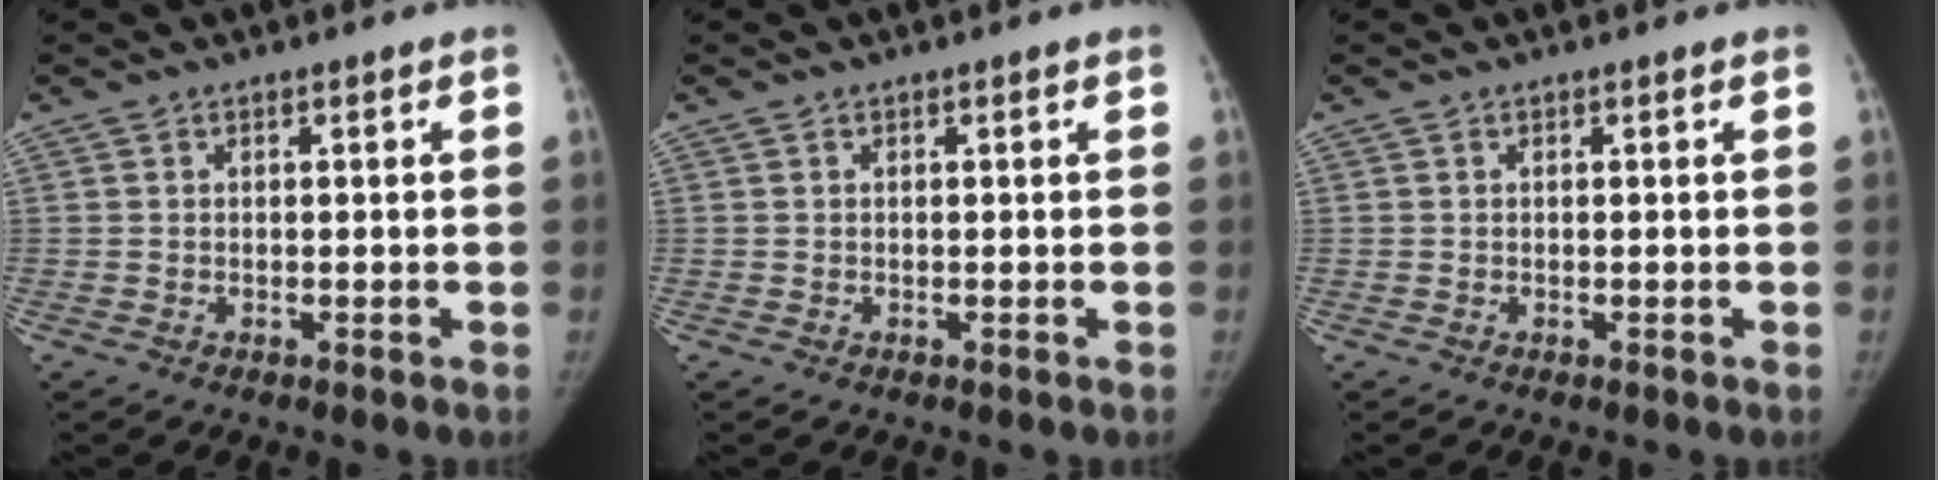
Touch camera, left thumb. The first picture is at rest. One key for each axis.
{"total": 0.0}
{"total": 0.0}